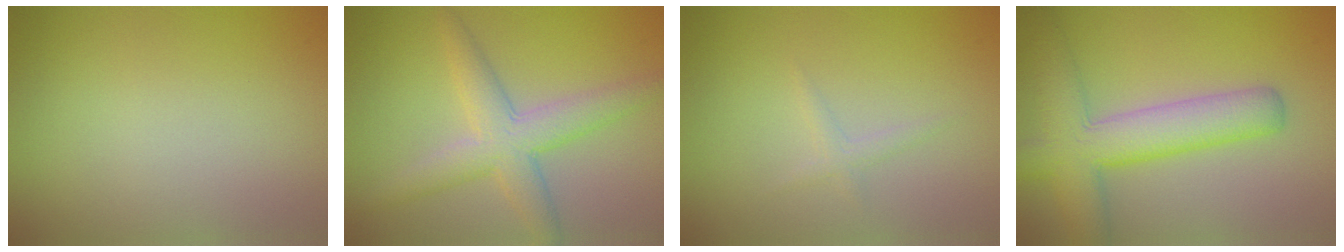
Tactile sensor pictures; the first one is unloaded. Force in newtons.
{"total": 4.9, "press": 4.9, "slide": 0.1}
{"total": 1.0, "press": 1.0, "slide": 0.1}
{"total": 7.3, "press": 7.3, "slide": 0.3}